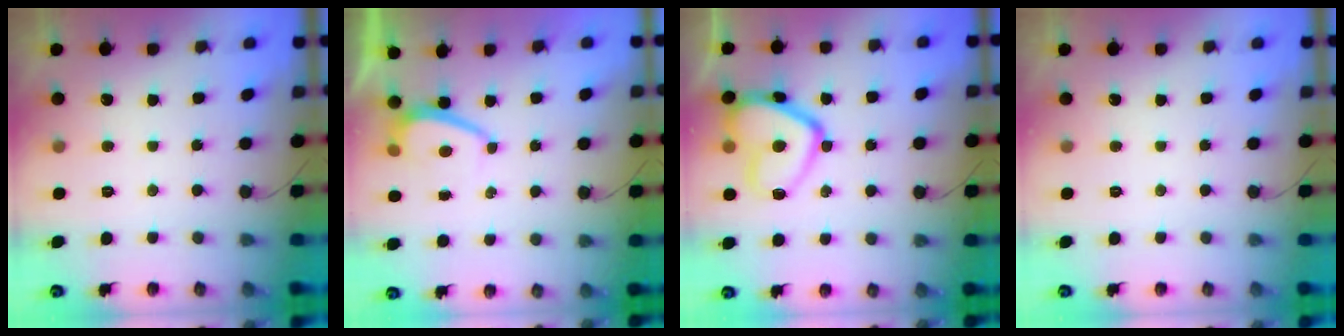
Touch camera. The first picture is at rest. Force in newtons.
{"total": 1.2, "press": 1.1, "slide": 0.5}
{"total": 14.1, "press": 14.0, "slide": 1.2}
{"total": 0.0}